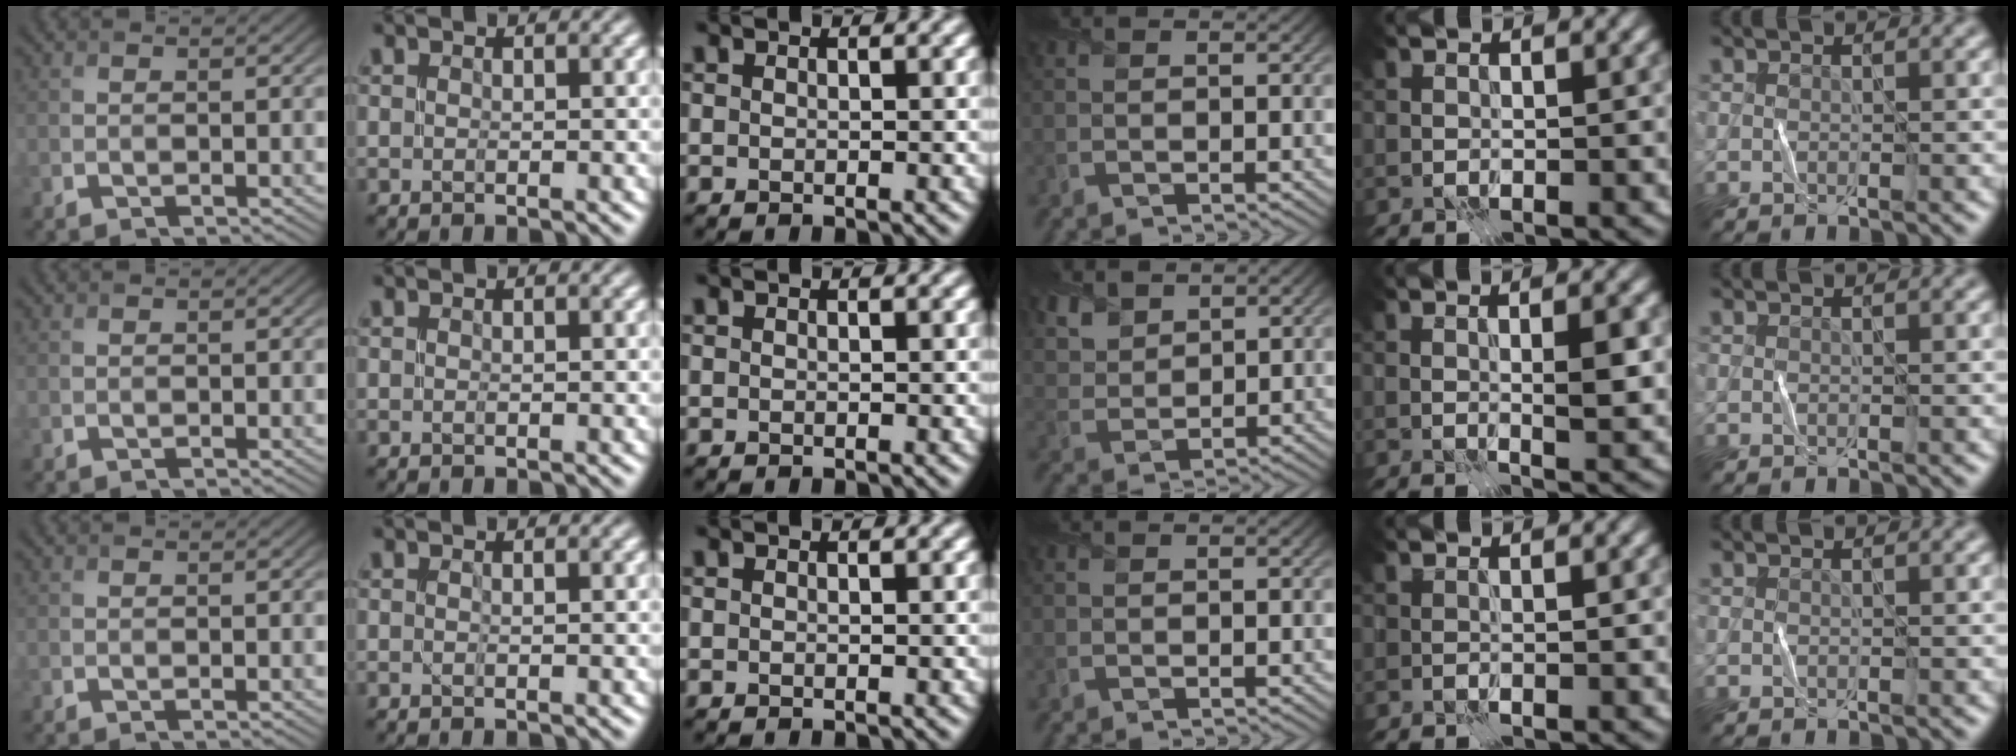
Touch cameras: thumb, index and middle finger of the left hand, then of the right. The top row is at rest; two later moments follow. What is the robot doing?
{"motion": "fold", "object": "shorts"}